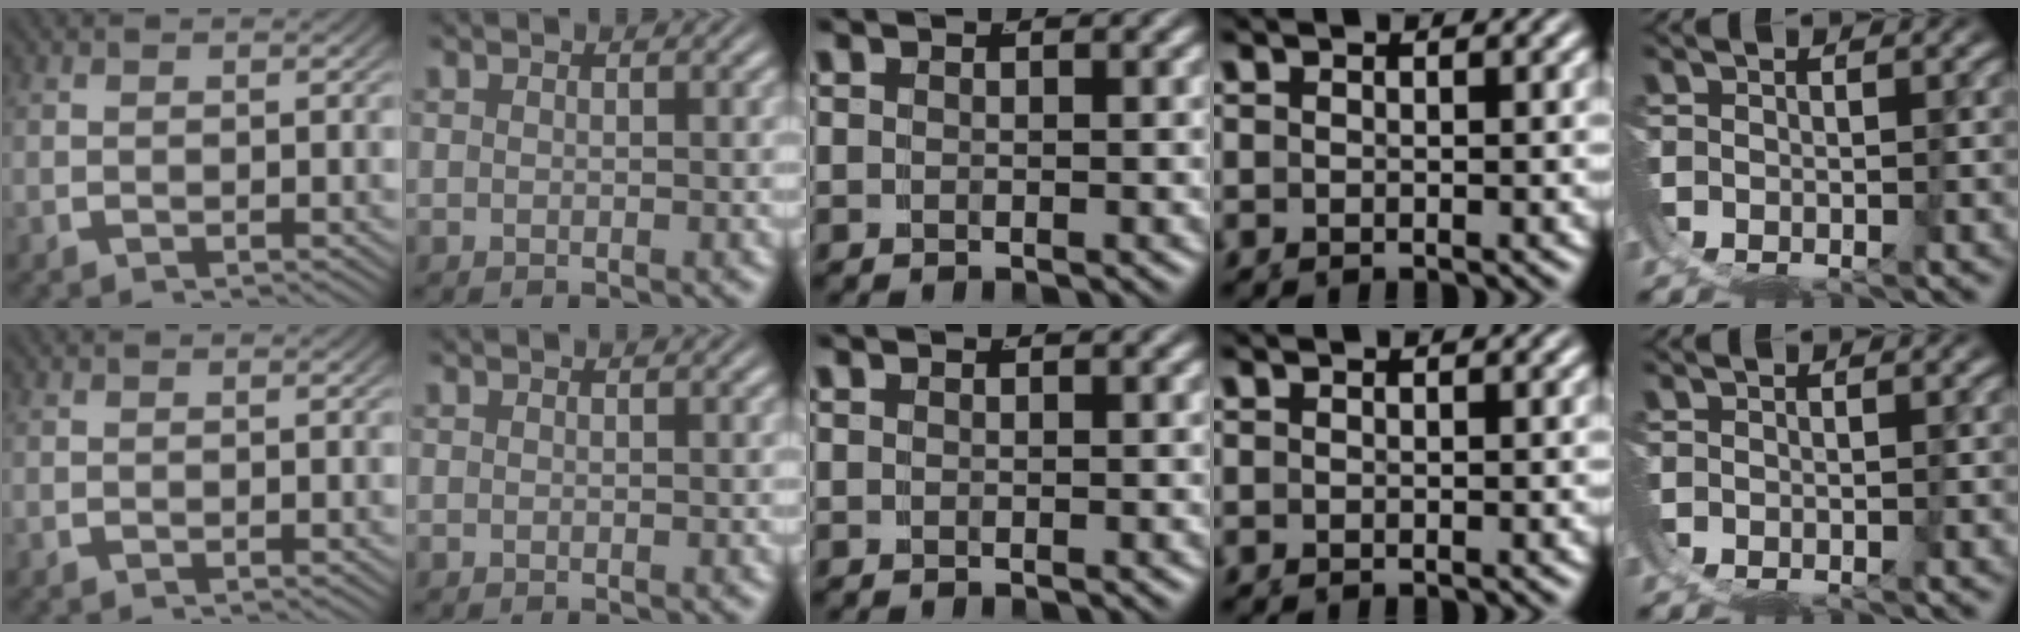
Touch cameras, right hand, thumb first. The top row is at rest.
{}